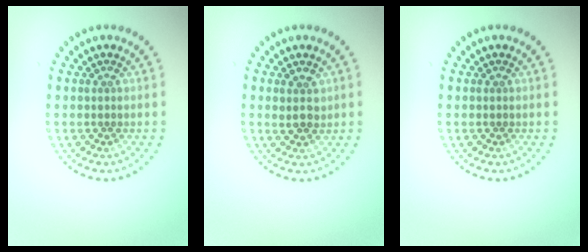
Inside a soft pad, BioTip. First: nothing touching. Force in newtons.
{"total": 1.8, "press": 1.6, "slide": 0.7}
{"total": 0.0}